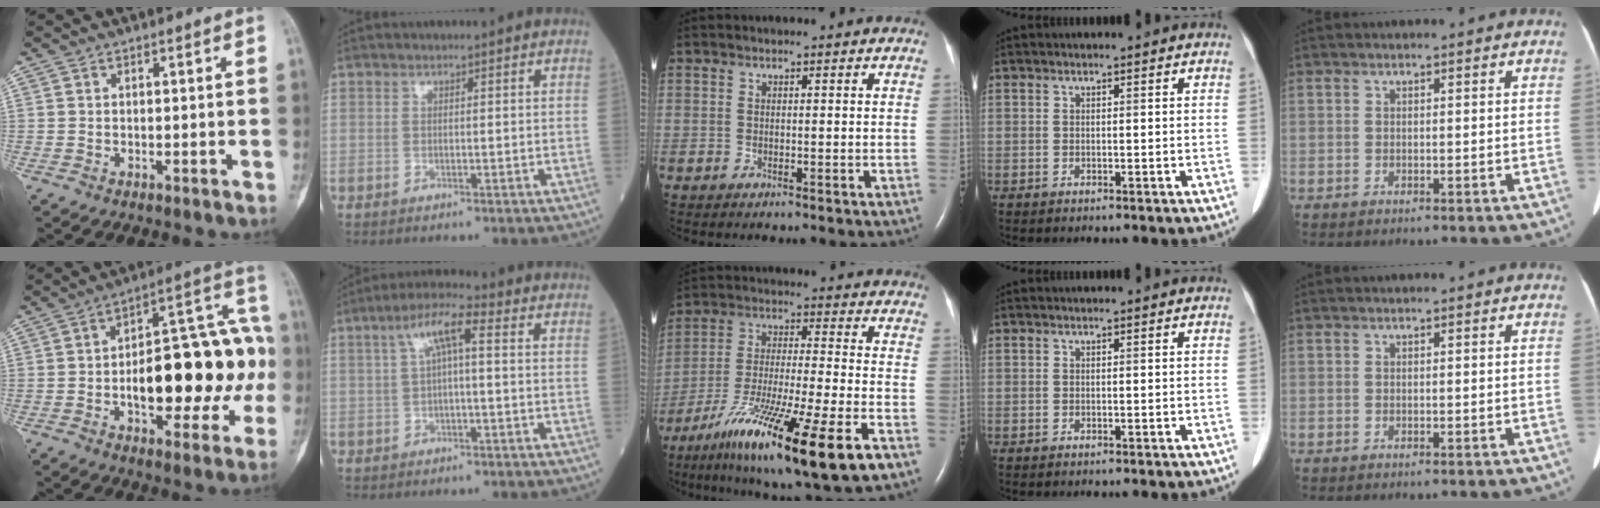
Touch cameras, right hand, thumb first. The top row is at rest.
{"thumb": {"total": 25.6, "force": [-3.0, 11.7, 22.6], "torque": [-0.301, 0.045, -0.037]}, "index": {"total": 6.4, "force": [1.4, 1.1, 6.1], "torque": [-0.115, 0.031, 0.023]}, "middle": {"total": 21.1, "force": [-12.1, 0.9, 17.2], "torque": [-0.278, -0.056, -0.209]}}